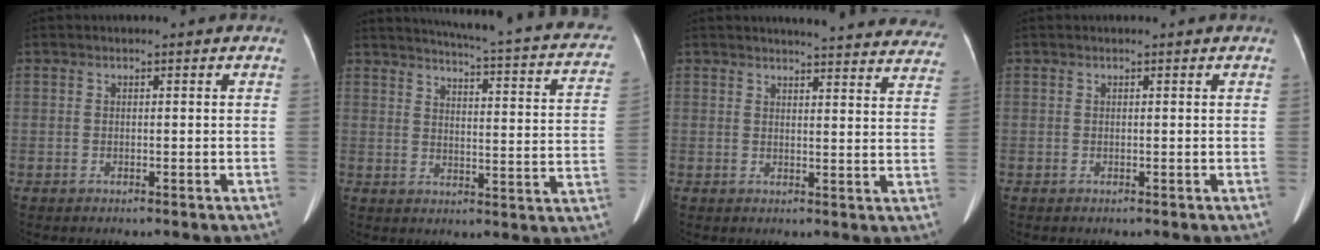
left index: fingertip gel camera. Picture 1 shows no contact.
{"total": 22.1, "force": [18.5, 2.9, 11.7], "torque": [-0.155, -0.035, 0.202]}
{"total": 23.6, "force": [22.5, 2.9, 6.6], "torque": [-0.072, -0.077, 0.240]}
{"total": 0.9, "force": [0.9, 0.0, 0.2], "torque": [-0.009, 0.003, 0.010]}